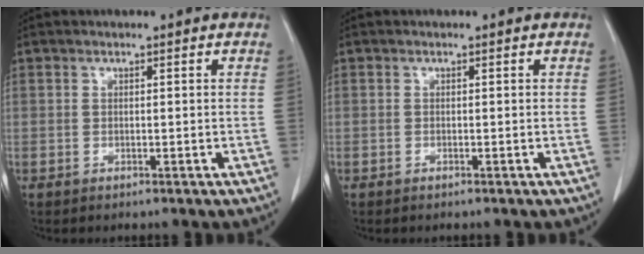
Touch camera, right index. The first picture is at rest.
{"total": 0.0}